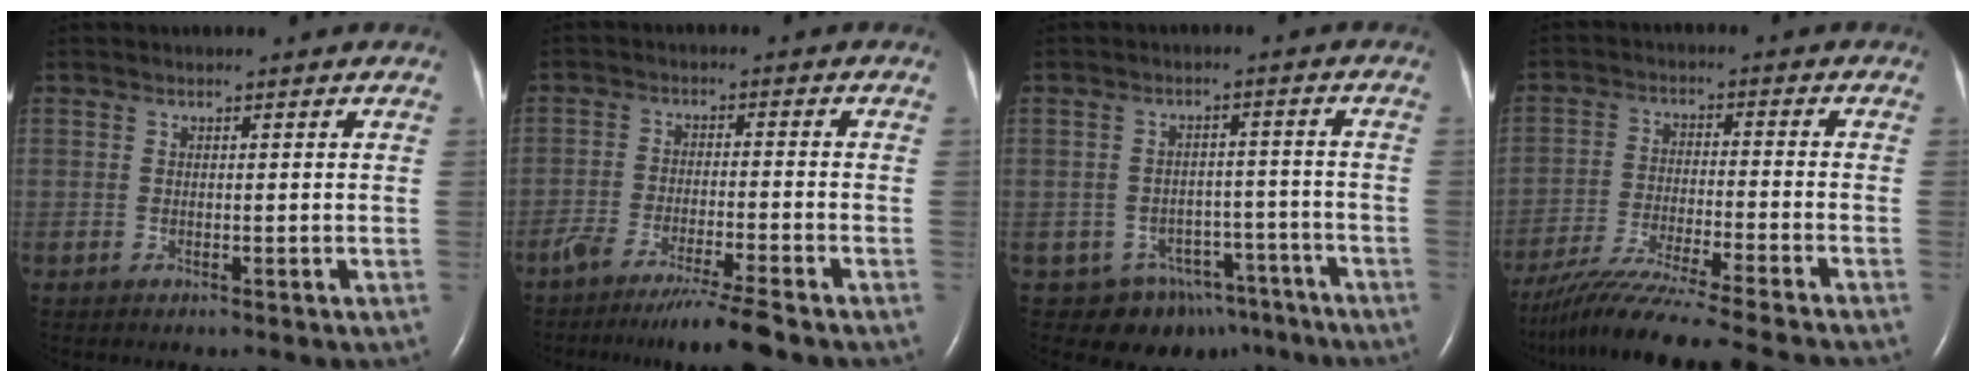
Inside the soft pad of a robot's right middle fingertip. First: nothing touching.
{"total": 7.7, "force": [-6.1, -0.8, 4.5], "torque": [-0.072, -0.022, -0.105]}
{"total": 9.1, "force": [-6.3, 6.5, 1.5], "torque": [-0.004, 0.030, -0.076]}
{"total": 19.1, "force": [-16.8, -1.4, 8.8], "torque": [-0.158, -0.055, -0.271]}